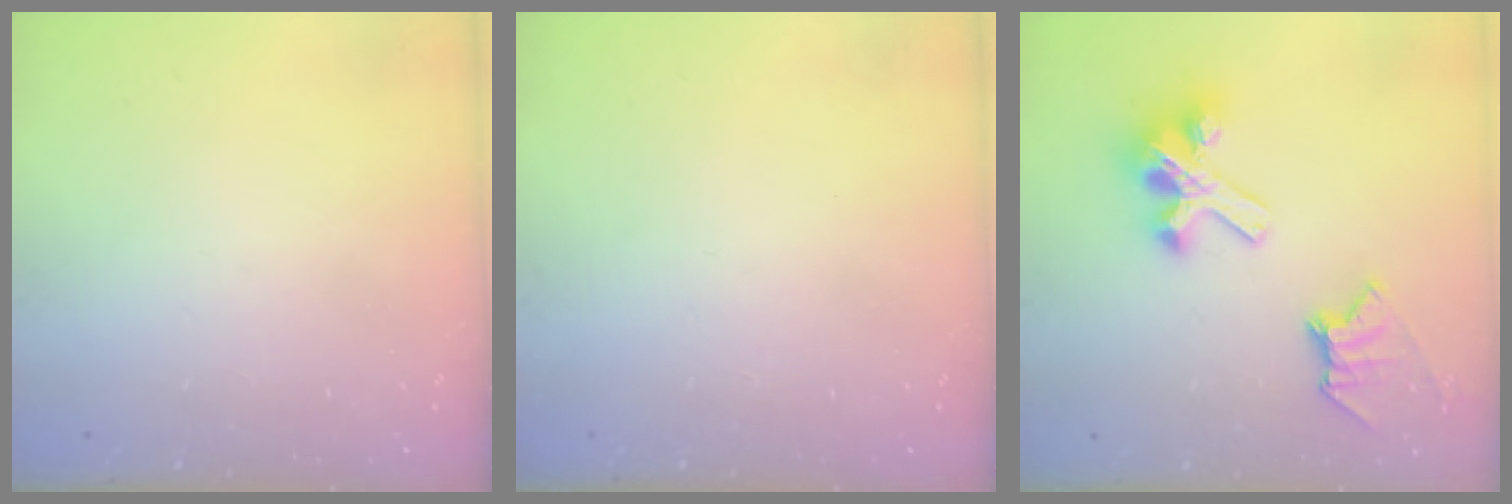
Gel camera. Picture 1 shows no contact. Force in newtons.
{"total": 0.0}
{"total": 17.1, "press": 17.1, "slide": 0.6}